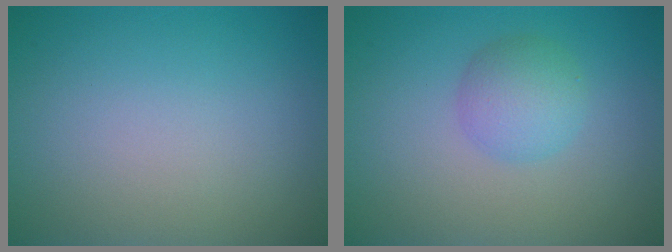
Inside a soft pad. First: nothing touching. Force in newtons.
{"total": 2.8, "press": 2.8, "slide": 0.1}